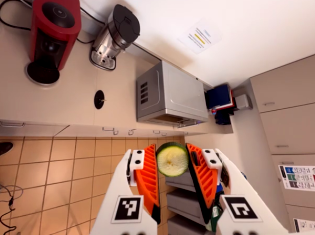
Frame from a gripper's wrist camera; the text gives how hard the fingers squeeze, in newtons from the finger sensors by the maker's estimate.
{"total": 9.0, "left": 8.9, "right": 9.0}